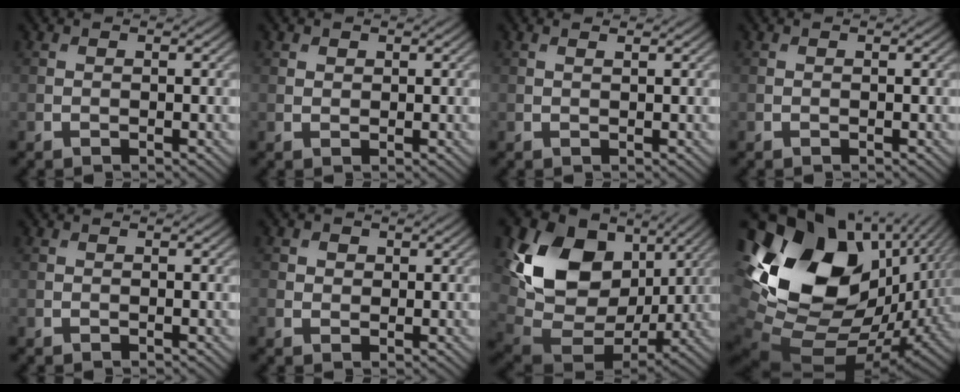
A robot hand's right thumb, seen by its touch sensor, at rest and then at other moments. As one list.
[{"total": 0.9, "force": [0.7, 0.6, 0.2], "torque": [-0.002, -0.002, 0.012]}, {"total": 0.8, "force": [0.6, 0.1, 0.5], "torque": [-0.012, 0.001, 0.010]}, {"total": 0.0}, {"total": 0.0}, {"total": 1.6, "force": [0.5, 1.5, 0.5], "torque": [-0.007, -0.002, 0.007]}, {"total": 16.6, "force": [5.2, 11.9, 10.3], "torque": [-0.226, 0.009, 0.107]}, {"total": 20.9, "force": [3.6, 14.4, 14.7], "torque": [-0.299, -0.012, 0.097]}]